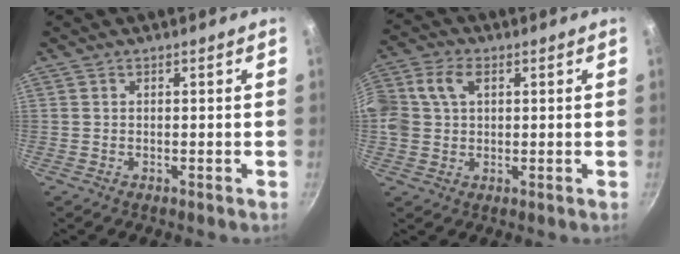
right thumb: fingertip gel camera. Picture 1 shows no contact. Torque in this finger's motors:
{"motor_torque": [0.61, 0.64, 0.17, -0.07, 0.14]}